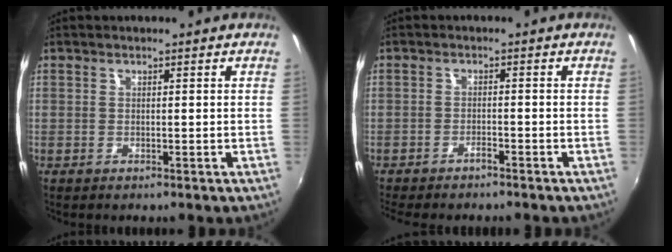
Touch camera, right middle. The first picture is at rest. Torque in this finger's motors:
{"motor_torque": [1.07, -1.07, 0.38, 0.10]}